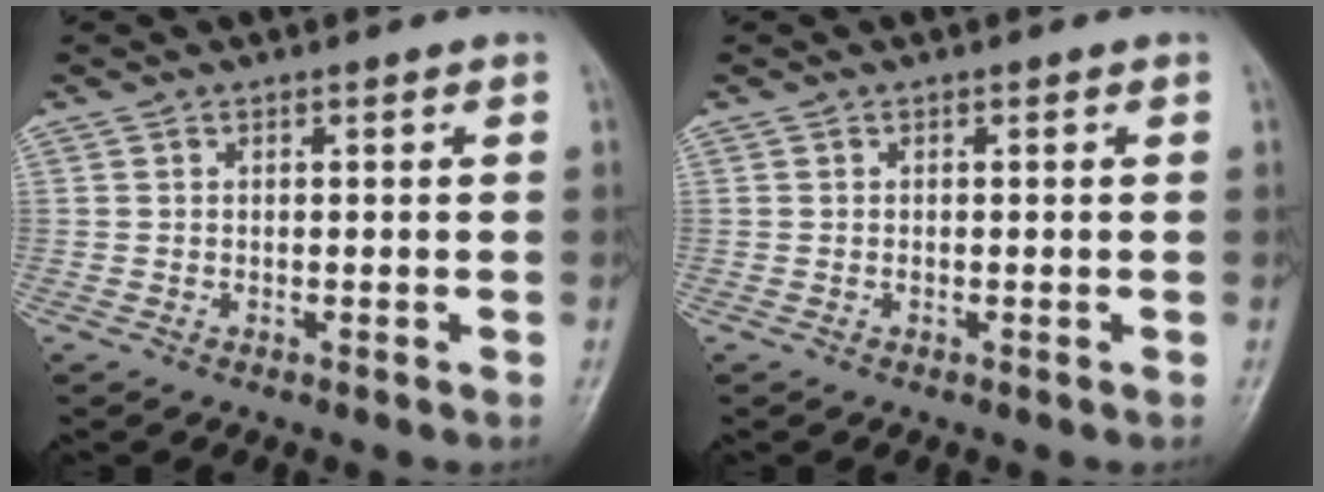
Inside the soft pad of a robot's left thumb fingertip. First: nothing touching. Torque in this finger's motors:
{"motor_torque": [-0.01, -0.01, 0.08, 0.05, 0.00]}